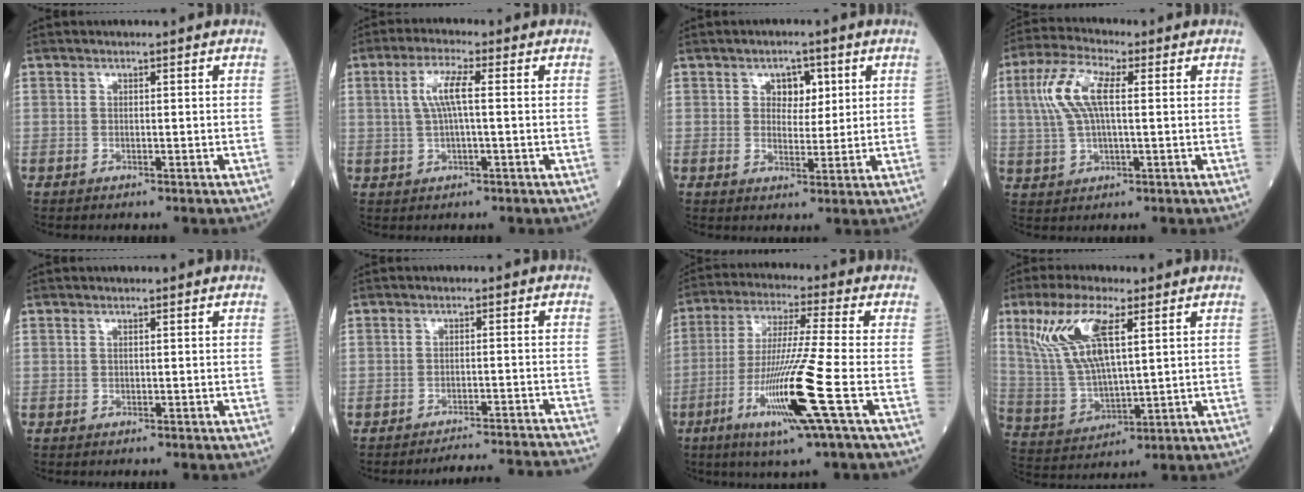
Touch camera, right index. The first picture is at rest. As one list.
[{"total": 5.1, "force": [0.9, 0.5, 5.0], "torque": [-0.106, 0.011, 0.020]}, {"total": 4.1, "force": [1.7, 2.6, 2.7], "torque": [-0.033, 0.007, 0.028]}, {"total": 8.6, "force": [1.9, 2.7, 7.9], "torque": [-0.184, 0.021, 0.039]}, {"total": 0.0}, {"total": 12.0, "force": [-11.9, -1.1, 1.5], "torque": [0.002, 0.001, -0.140]}, {"total": 14.2, "force": [-5.0, -1.7, 13.2], "torque": [-0.264, -0.026, -0.095]}, {"total": 12.5, "force": [5.5, 3.3, 10.8], "torque": [-0.245, 0.011, 0.116]}]